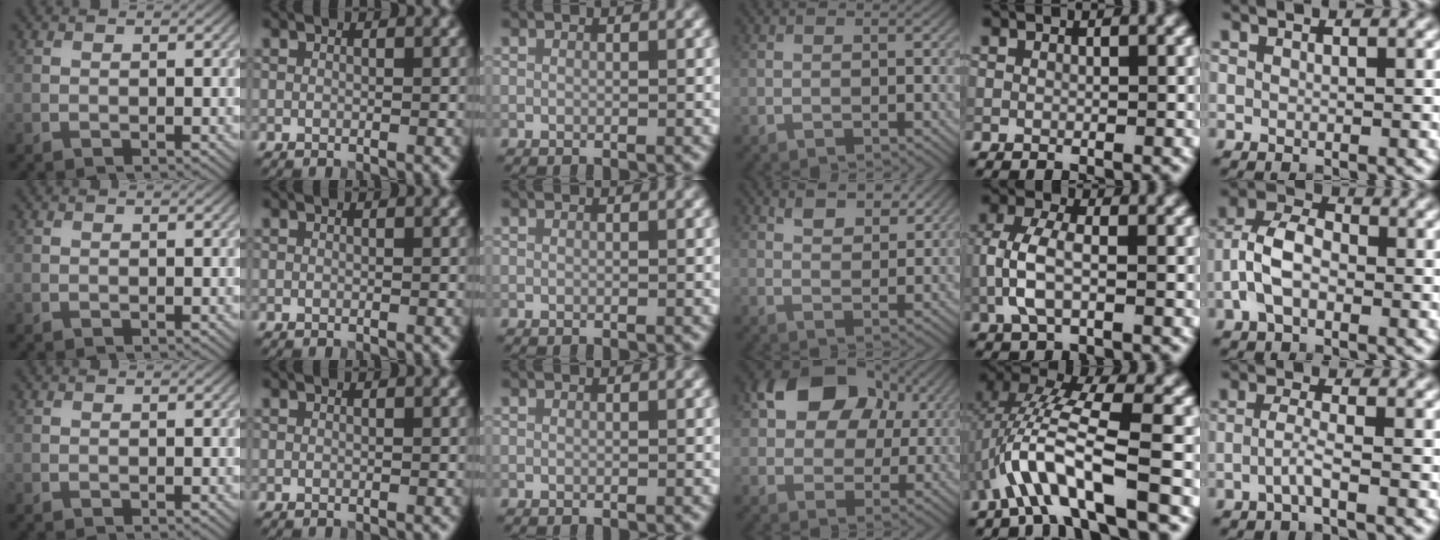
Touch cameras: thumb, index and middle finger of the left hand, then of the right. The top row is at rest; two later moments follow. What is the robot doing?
{"motion": "lift_and_place", "object": "calculator"}